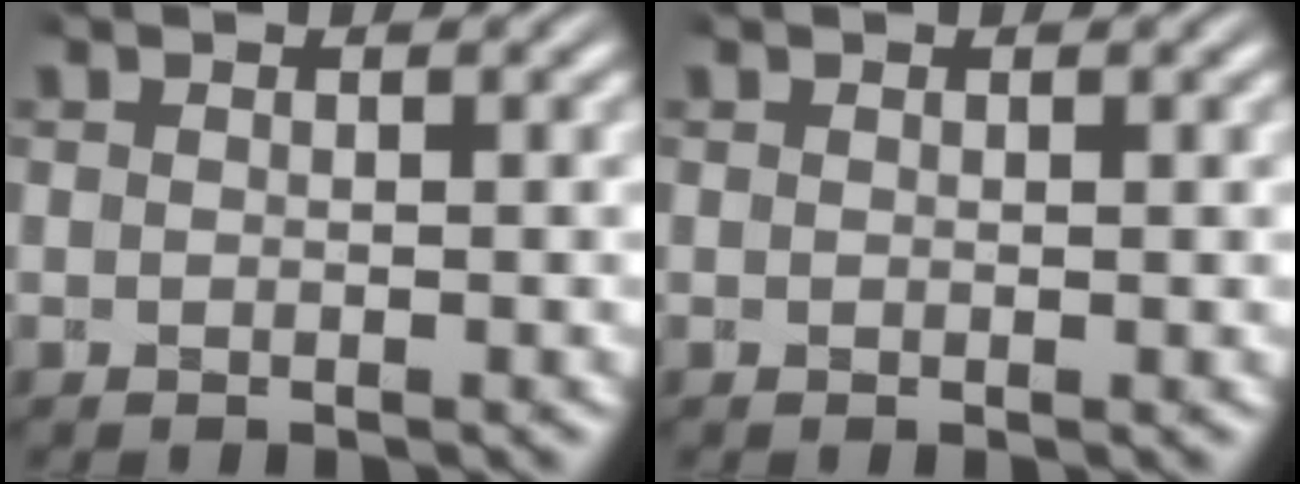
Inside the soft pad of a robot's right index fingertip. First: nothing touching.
{"total": 0.0}